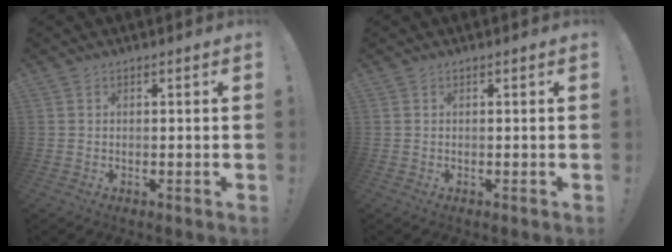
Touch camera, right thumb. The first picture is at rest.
{"total": 0.0}